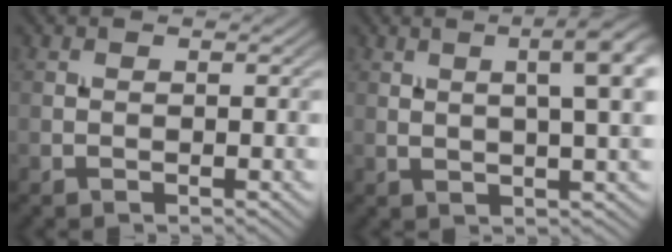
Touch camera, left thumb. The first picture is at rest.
{"total": 7.5, "force": [2.6, 1.7, 6.8], "torque": [-0.082, 0.020, 0.035]}